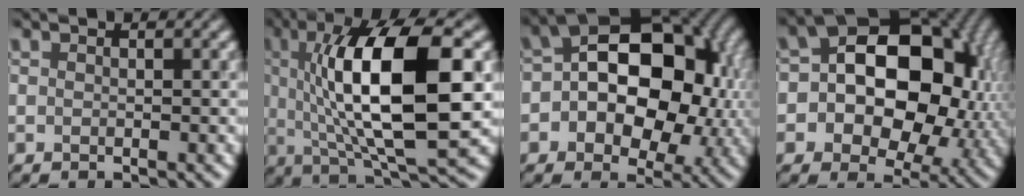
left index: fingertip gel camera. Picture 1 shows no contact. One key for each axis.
{"total": 13.1, "fx": 1.7, "fy": 4.0, "fz": 12.3, "tx": -0.189, "ty": 0.004, "tz": 0.029}
{"total": 13.5, "fx": 0.5, "fy": 9.3, "fz": 9.9, "tx": -0.106, "ty": 0.023, "tz": -0.006}
{"total": 15.7, "fx": 0.4, "fy": 11.5, "fz": 10.7, "tx": -0.118, "ty": 0.020, "tz": -0.012}